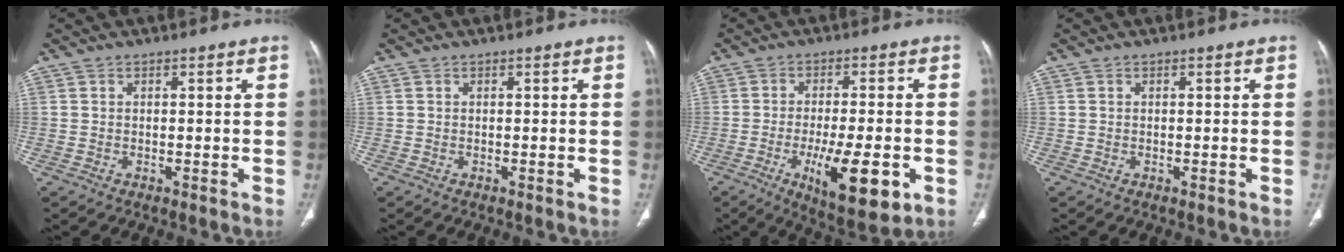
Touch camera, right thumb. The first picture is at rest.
{"total": 0.0}
{"total": 13.7, "force": [-4.6, 4.3, 12.2], "torque": [-0.187, -0.006, -0.062]}
{"total": 0.0}